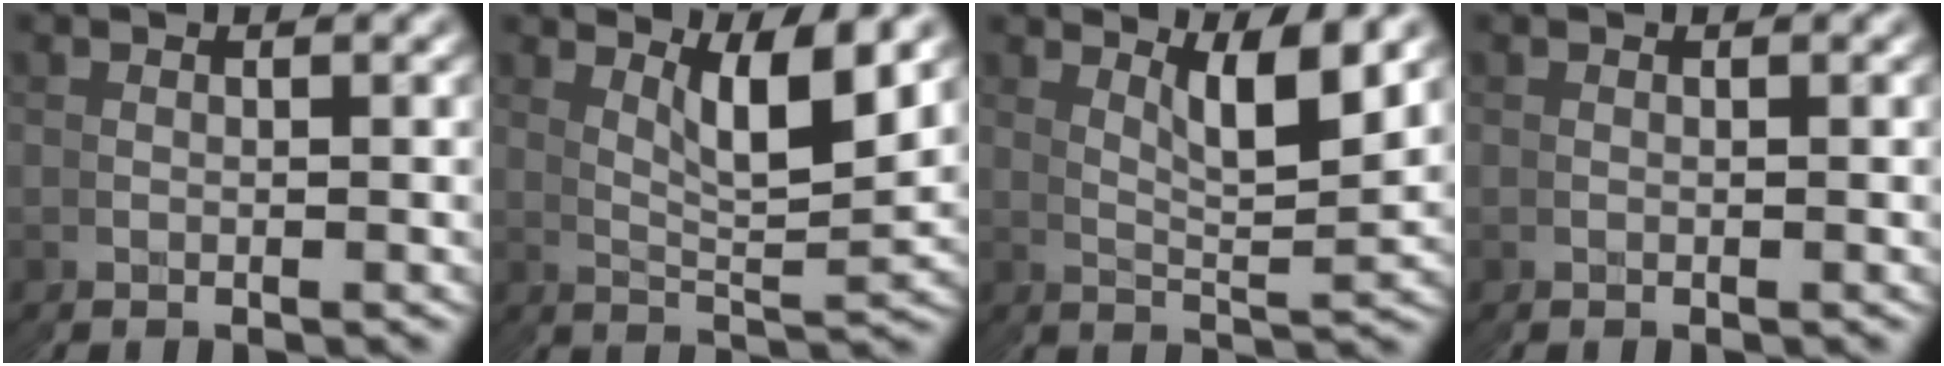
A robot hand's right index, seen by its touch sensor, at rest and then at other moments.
{"total": 4.6, "force": [3.1, 0.4, 3.4], "torque": [-0.060, -0.002, 0.053]}
{"total": 4.2, "force": [2.9, 0.1, 3.0], "torque": [-0.055, -0.003, 0.051]}
{"total": 0.0}